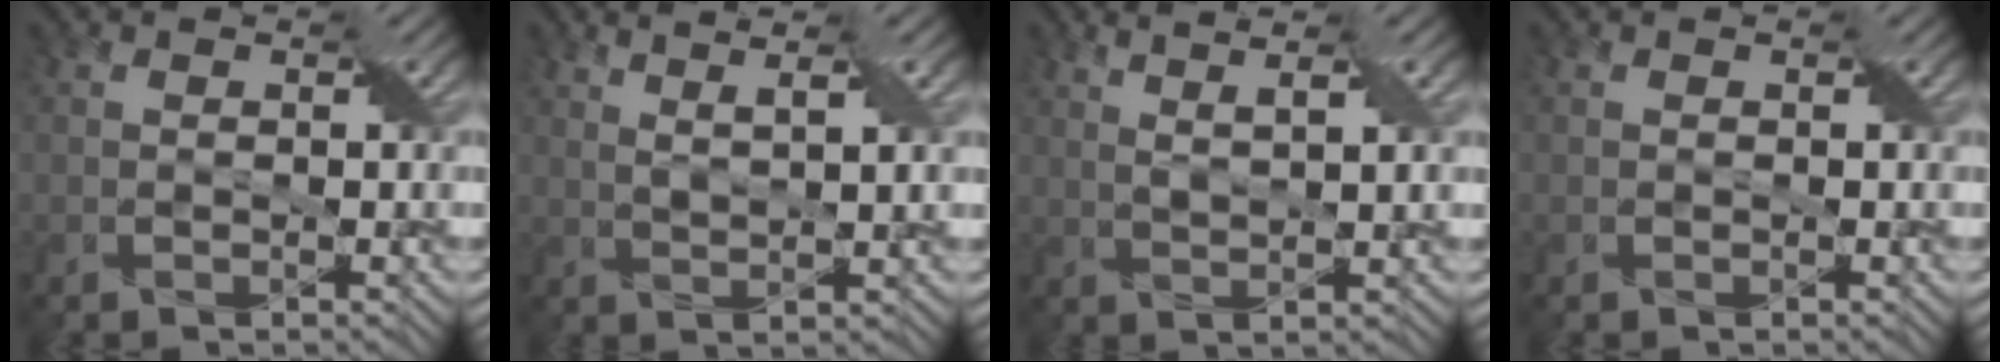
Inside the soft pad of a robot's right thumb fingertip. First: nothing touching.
{"total": 4.7, "force": [2.7, 0.7, 3.8], "torque": [-0.059, 0.009, 0.041]}
{"total": 4.7, "force": [2.8, 0.7, 3.7], "torque": [-0.058, 0.010, 0.040]}
{"total": 0.0}